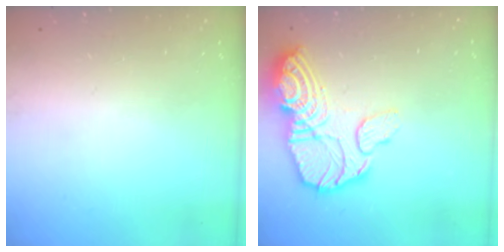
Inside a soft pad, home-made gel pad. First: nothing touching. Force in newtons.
{"total": 18.4, "press": 18.3, "slide": 2.1}